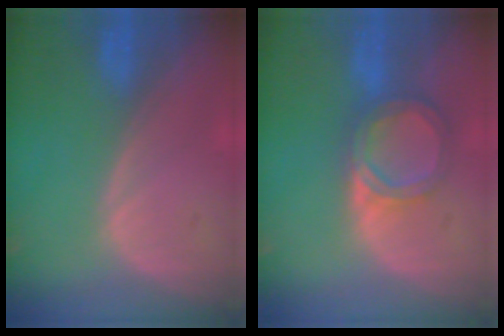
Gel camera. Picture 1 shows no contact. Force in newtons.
{"total": 5.8, "press": 5.3, "slide": 2.4}